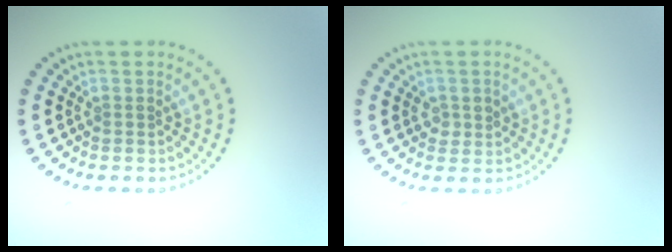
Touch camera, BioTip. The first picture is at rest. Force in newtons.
{"total": 1.4, "press": 1.4, "slide": 0.5}